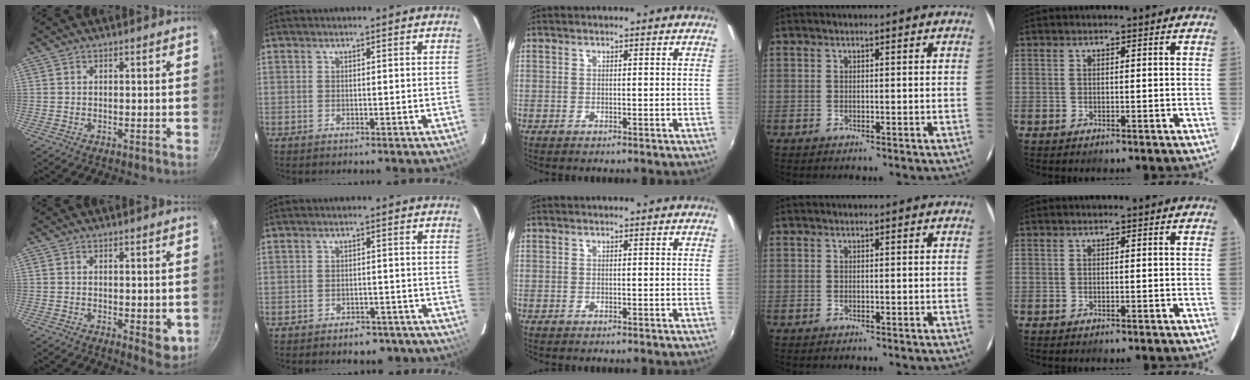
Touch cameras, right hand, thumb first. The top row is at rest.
{"thumb": {"total": 4.4, "force": [-0.6, 2.0, 3.8], "torque": [-0.046, -0.014, -0.005]}, "index": {"total": 7.5, "force": [-5.9, 3.9, 2.5], "torque": [-0.051, 0.010, -0.065]}}